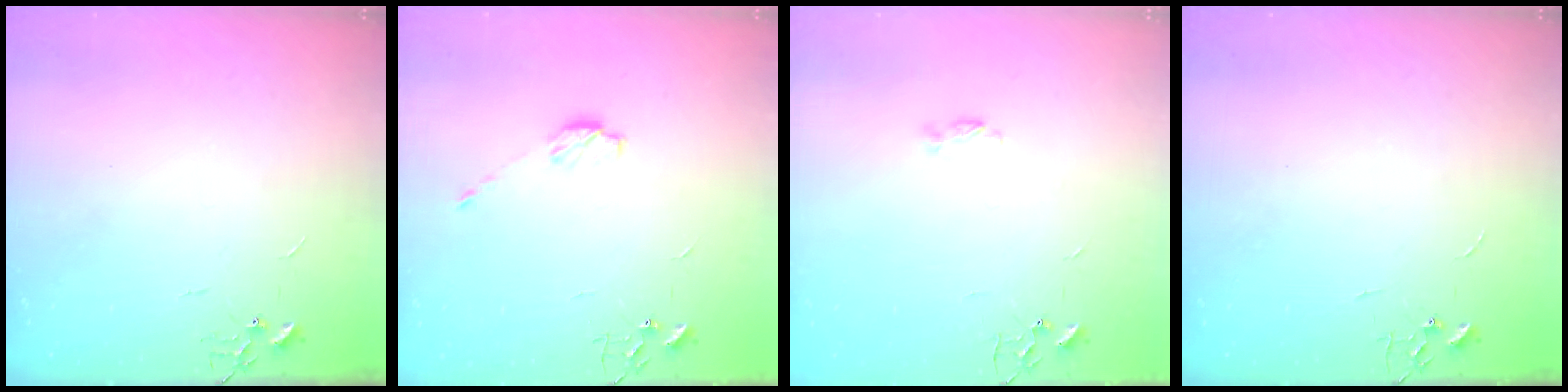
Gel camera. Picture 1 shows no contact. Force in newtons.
{"total": 5.5, "press": 5.5, "slide": 0.4}
{"total": 2.9, "press": 2.9, "slide": 0.3}
{"total": 0.0}